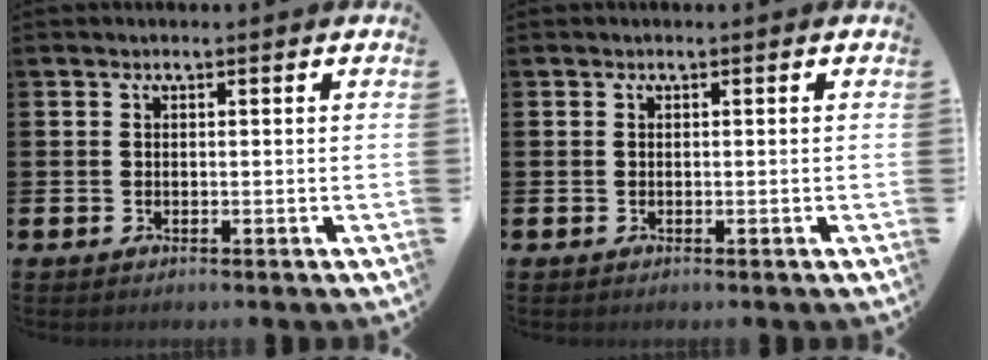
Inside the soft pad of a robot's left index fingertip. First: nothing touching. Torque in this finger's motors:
{"motor_torque": [-0.03, 0.02, -0.10, 0.02]}